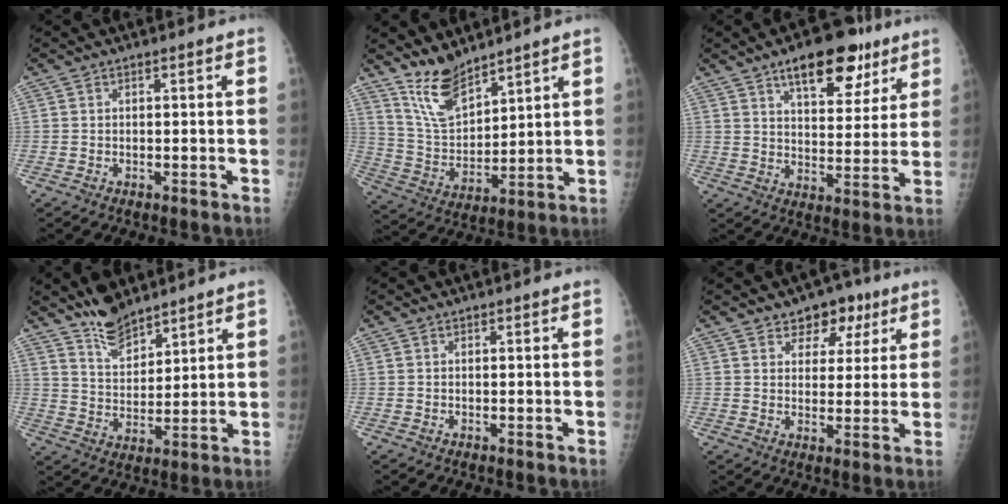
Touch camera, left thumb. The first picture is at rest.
{"total": 9.2, "force": [7.8, 3.1, 3.8], "torque": [-0.057, -0.058, 0.168]}
{"total": 14.8, "force": [9.0, 6.8, 9.6], "torque": [-0.093, -0.034, 0.133]}
{"total": 8.1, "force": [6.9, 2.8, 3.0], "torque": [-0.034, -0.050, 0.136]}
{"total": 0.0}
{"total": 7.3, "force": [4.4, 5.1, 3.0], "torque": [-0.002, -0.014, 0.062]}